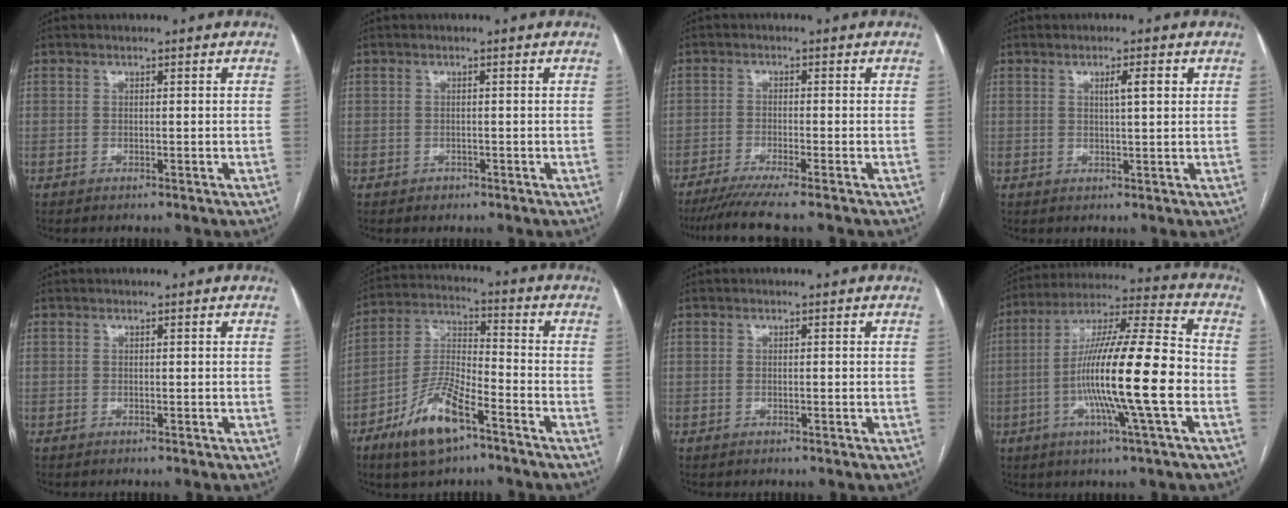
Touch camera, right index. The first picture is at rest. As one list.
[{"total": 0.9, "force": [-0.5, 0.7, 0.0], "torque": [0.000, 0.003, -0.005]}, {"total": 7.6, "force": [-6.3, -1.0, 4.3], "torque": [-0.055, -0.021, -0.100]}, {"total": 2.7, "force": [1.1, 0.0, 2.5], "torque": [-0.041, 0.003, 0.016]}, {"total": 0.0}, {"total": 11.7, "force": [-7.0, 3.3, 8.8], "torque": [-0.189, -0.007, -0.128]}, {"total": 0.6, "force": [-0.1, 0.1, 0.6], "torque": [-0.014, 0.001, 0.001]}, {"total": 18.2, "force": [-3.7, 0.1, 17.8], "torque": [-0.313, -0.001, -0.073]}]